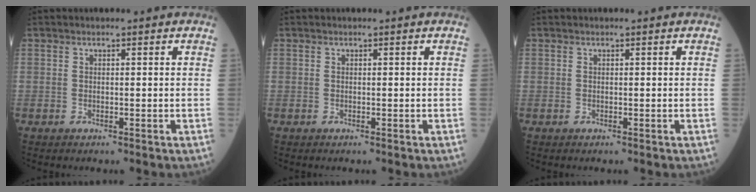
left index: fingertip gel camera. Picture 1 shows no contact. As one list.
[{"total": 0.0}, {"total": 0.0}]